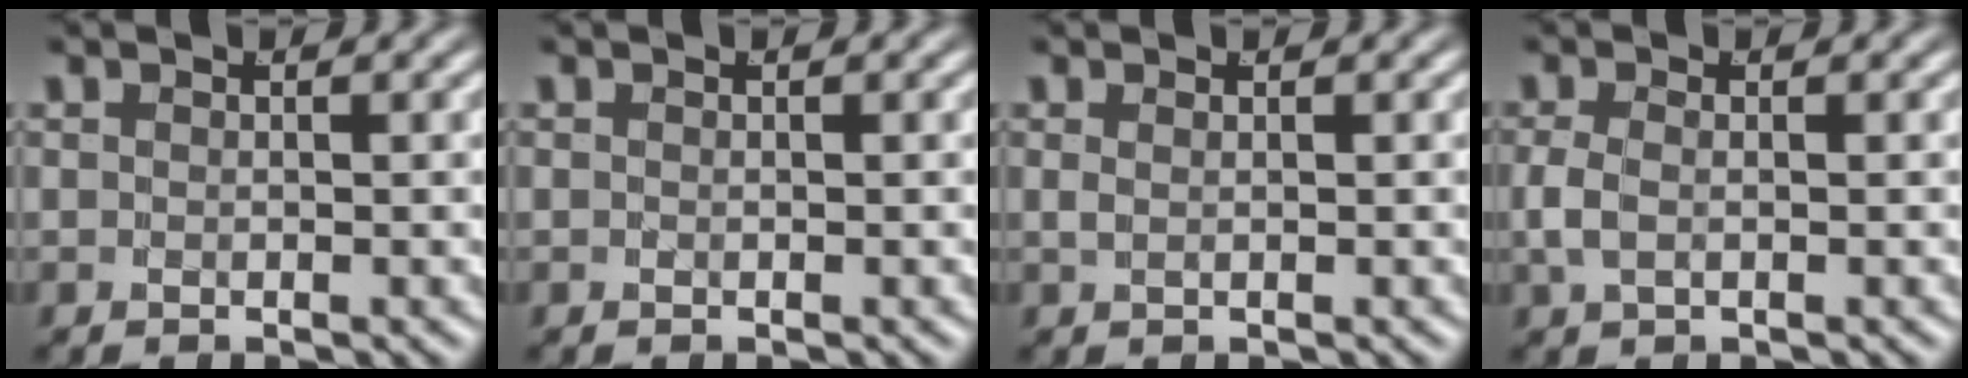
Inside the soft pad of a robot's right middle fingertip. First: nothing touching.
{"total": 0.0}
{"total": 0.5, "force": [0.2, -0.3, 0.4], "torque": [-0.006, -0.004, 0.010]}
{"total": 1.5, "force": [-0.2, 0.6, 1.3], "torque": [-0.034, -0.004, 0.002]}